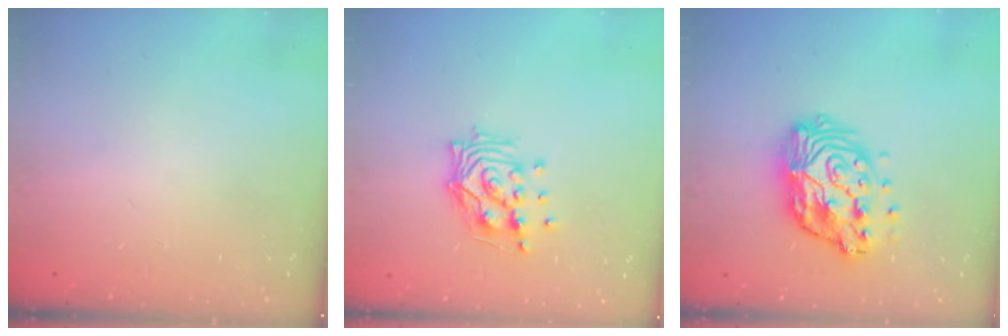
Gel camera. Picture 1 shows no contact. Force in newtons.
{"total": 12.0, "press": 12.0, "slide": 0.9}
{"total": 15.5, "press": 15.5, "slide": 1.3}